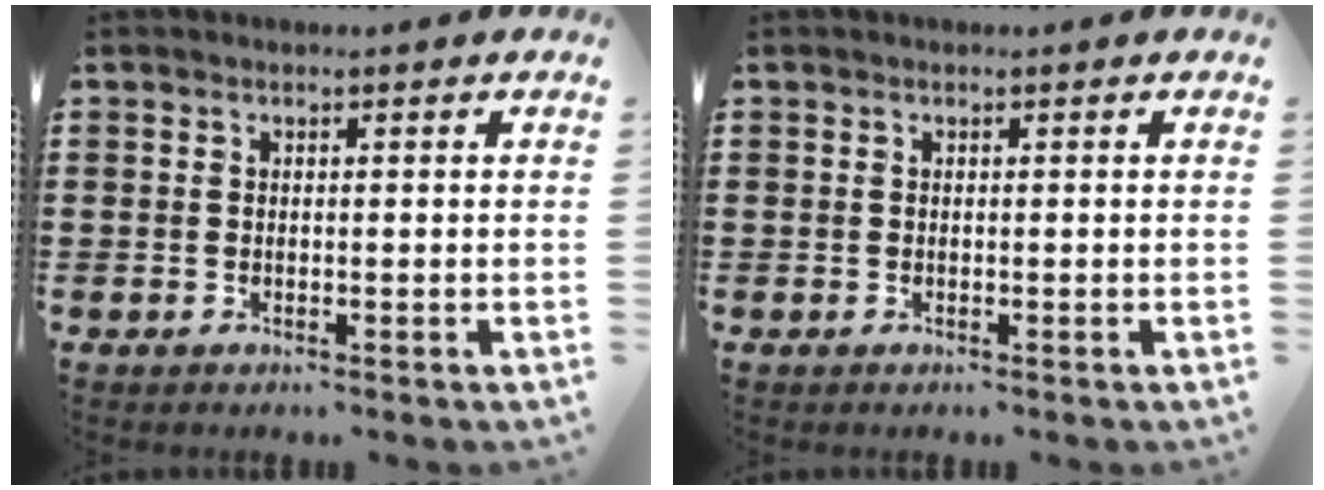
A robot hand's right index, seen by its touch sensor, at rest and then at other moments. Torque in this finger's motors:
{"motor_torque": [-0.11, 0.01, 0.00, 0.00]}